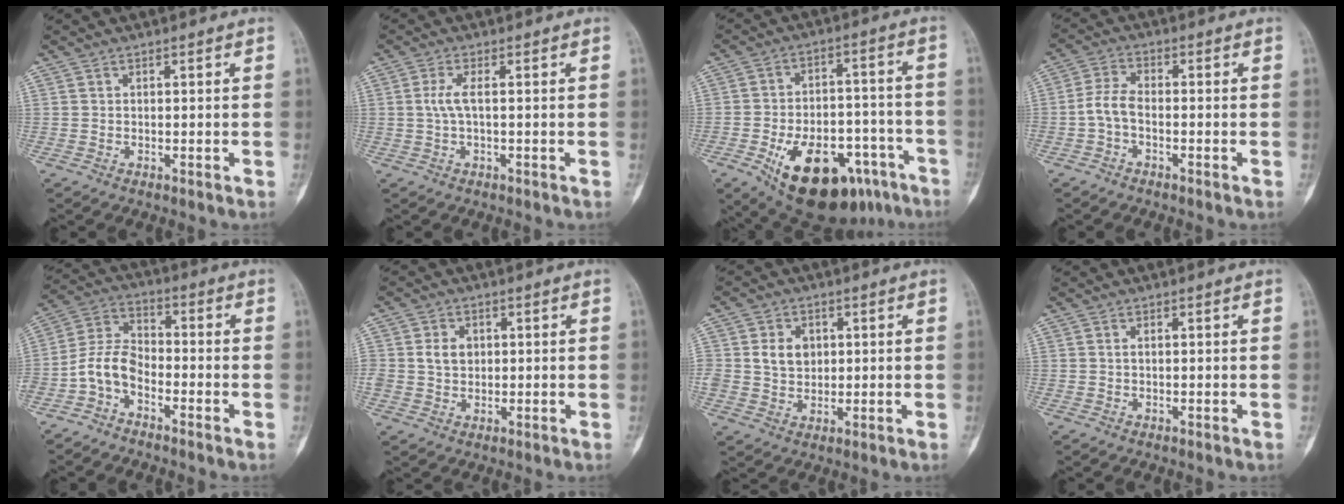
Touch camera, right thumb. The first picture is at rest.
{"total": 2.8, "force": [0.1, 0.6, 2.7], "torque": [-0.073, 0.005, 0.002]}
{"total": 22.6, "force": [-11.9, 11.9, 15.0], "torque": [-0.195, 0.058, -0.167]}
{"total": 4.2, "force": [-1.3, 2.2, 3.3], "torque": [-0.070, 0.021, -0.035]}
{"total": 7.3, "force": [-3.7, 4.4, 4.6], "torque": [-0.090, 0.051, -0.087]}
{"total": 4.1, "force": [0.8, 3.4, 2.2], "torque": [-0.024, 0.002, 0.014]}
{"total": 6.0, "force": [1.4, 4.9, 3.3], "torque": [-0.034, -0.004, 0.026]}
{"total": 0.5, "force": [0.1, 0.2, 0.5], "torque": [-0.012, 0.002, 0.002]}